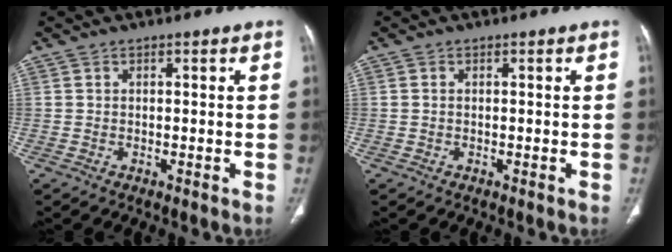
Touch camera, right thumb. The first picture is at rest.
{"total": 0.0}